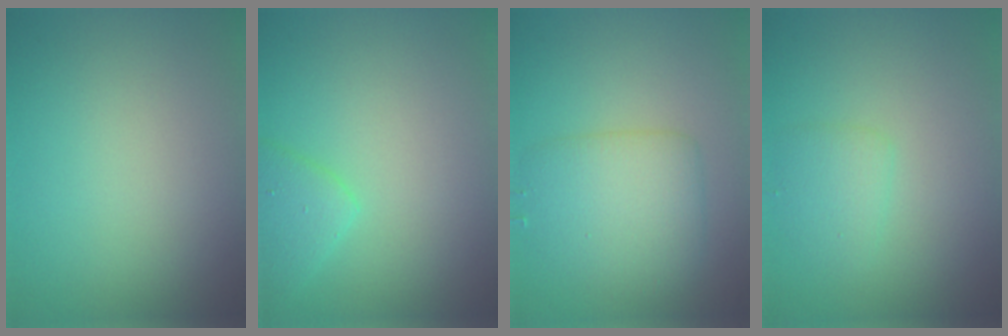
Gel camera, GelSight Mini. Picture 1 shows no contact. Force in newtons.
{"total": 2.5, "press": 2.4, "slide": 0.3}
{"total": 4.3, "press": 4.3, "slide": 0.0}
{"total": 1.8, "press": 1.8, "slide": 0.0}